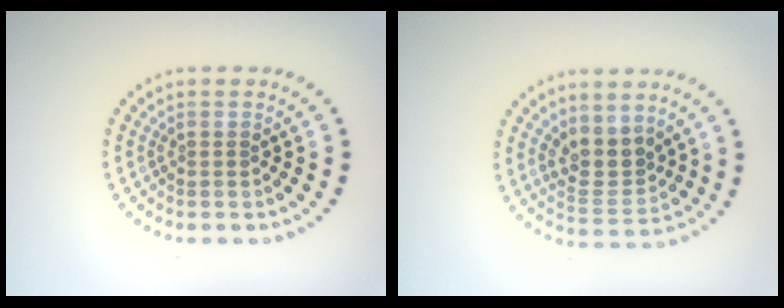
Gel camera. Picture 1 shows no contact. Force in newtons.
{"total": 3.4, "press": 3.0, "slide": 1.5}